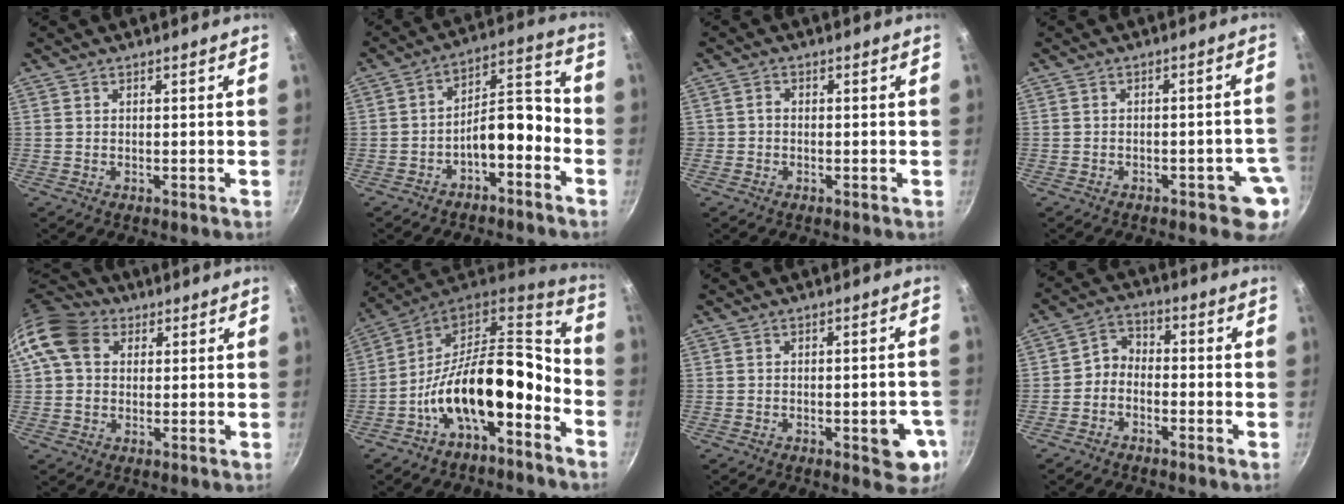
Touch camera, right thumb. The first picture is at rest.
{"total": 9.7, "force": [-4.5, 4.4, 7.4], "torque": [-0.096, 0.075, -0.069]}
{"total": 1.2, "force": [-0.5, 1.0, 0.4], "torque": [-0.004, 0.006, -0.010]}
{"total": 5.0, "force": [-2.2, 2.2, 3.9], "torque": [-0.021, 0.028, -0.022]}
{"total": 10.5, "force": [3.1, 8.1, 5.9], "torque": [-0.090, 0.010, 0.040]}
{"total": 17.1, "force": [-7.4, 7.7, 13.3], "torque": [-0.193, 0.076, -0.137]}
{"total": 7.2, "force": [-2.3, 3.0, 6.1], "torque": [-0.052, 0.007, -0.026]}
{"total": 4.4, "force": [-2.3, 3.1, 2.1], "torque": [-0.029, 0.042, -0.052]}